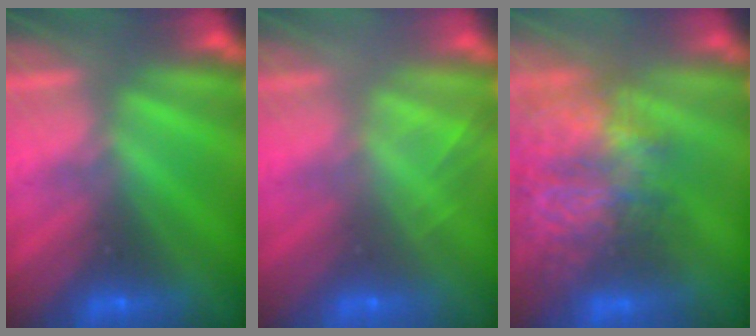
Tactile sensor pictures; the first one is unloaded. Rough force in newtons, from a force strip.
{"total": 2.0}
{"total": 10.8}